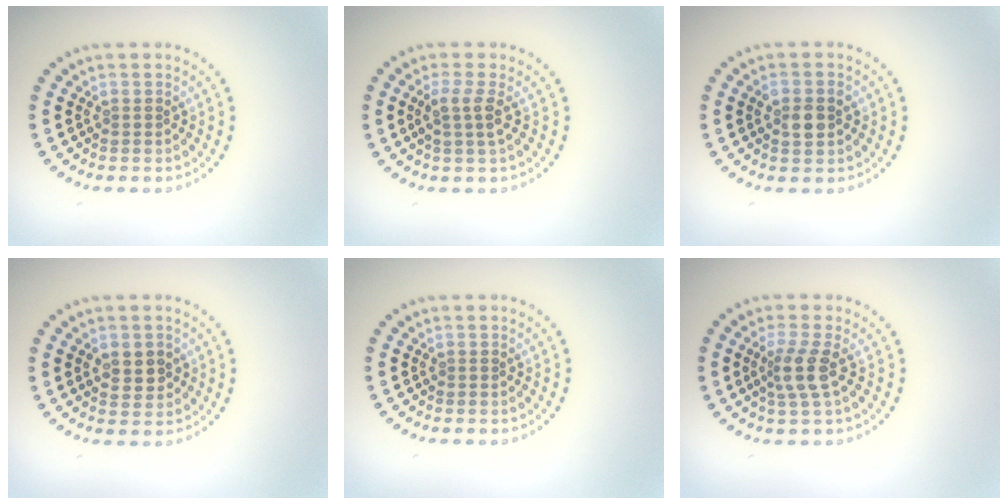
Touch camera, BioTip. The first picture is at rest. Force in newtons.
{"total": 2.0, "press": 1.6, "slide": 1.2}
{"total": 2.5, "press": 2.4, "slide": 0.3}
{"total": 2.1, "press": 2.0, "slide": 0.5}
{"total": 0.0}
{"total": 2.6, "press": 2.0, "slide": 1.6}